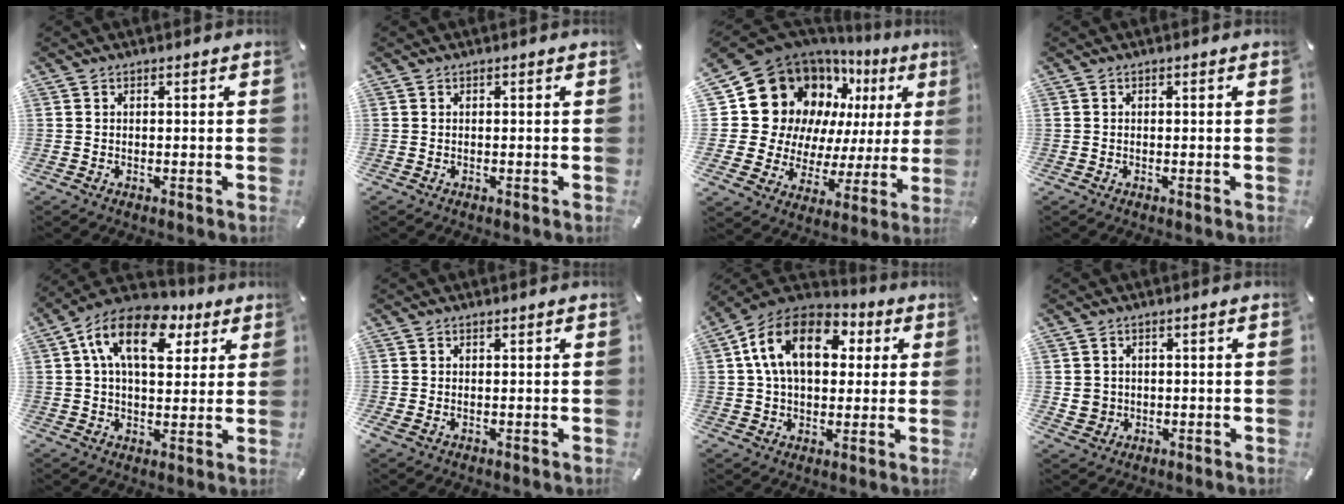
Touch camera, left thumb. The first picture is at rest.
{"total": 0.0}
{"total": 20.9, "force": [9.6, 16.4, 8.8], "torque": [-0.136, -0.081, 0.202]}
{"total": 0.0}
{"total": 15.4, "force": [6.7, 9.1, 10.5], "torque": [-0.169, -0.010, 0.116]}
{"total": 0.8, "force": [0.4, 0.2, 0.6], "torque": [-0.012, -0.001, 0.008]}
{"total": 16.5, "force": [4.4, 11.4, 11.1], "torque": [-0.219, 0.005, 0.074]}
{"total": 3.3, "force": [0.6, 3.2, 0.4], "torque": [-0.005, 0.002, 0.010]}